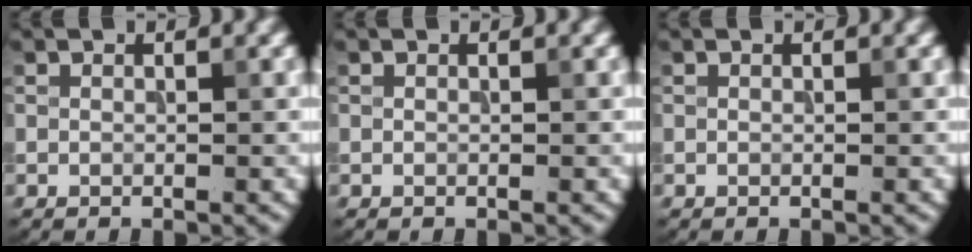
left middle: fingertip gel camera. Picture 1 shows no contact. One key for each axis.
{"total": 0.0}
{"total": 0.0}